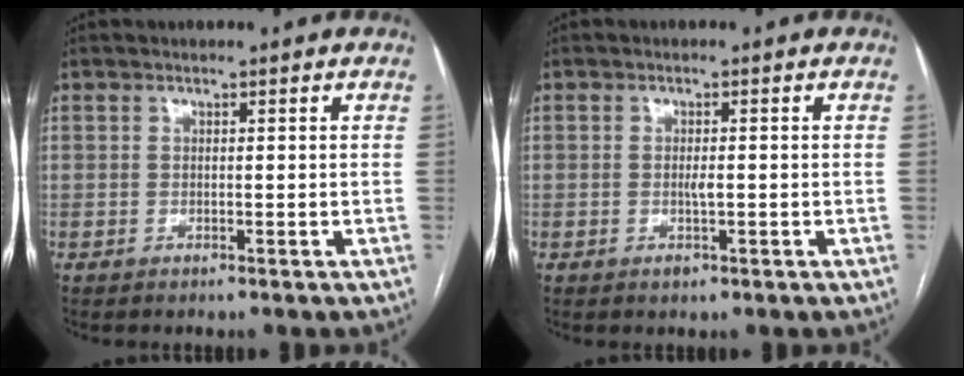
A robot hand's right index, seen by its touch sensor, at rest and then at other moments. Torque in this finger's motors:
{"motor_torque": [-0.02, 0.01, 0.01, 0.01]}